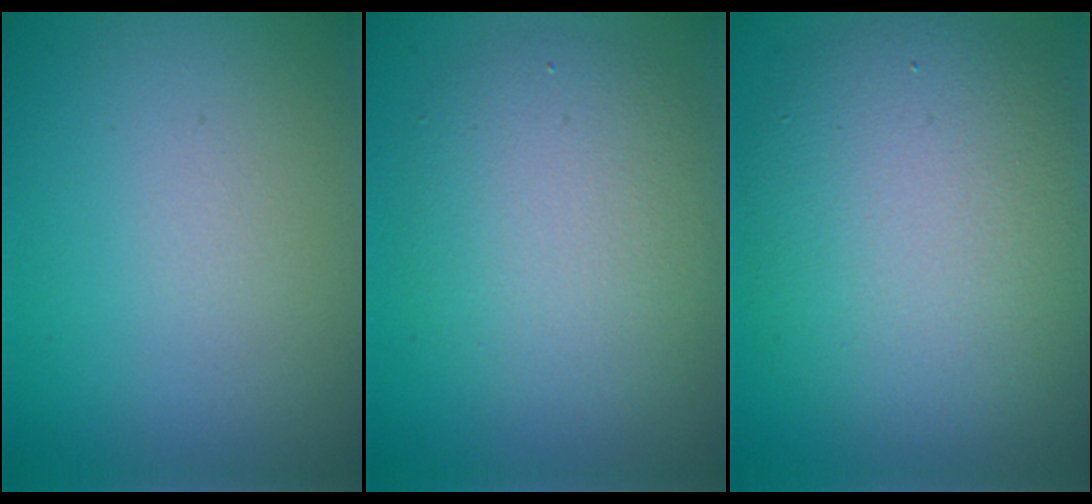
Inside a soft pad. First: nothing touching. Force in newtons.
{"total": 5.4, "press": 5.4, "slide": 0.3}
{"total": 9.4, "press": 9.4, "slide": 0.5}